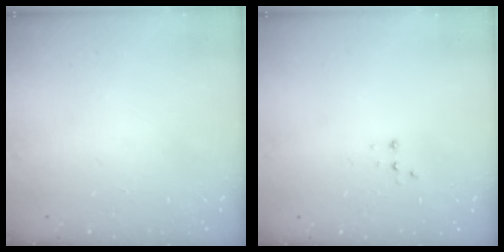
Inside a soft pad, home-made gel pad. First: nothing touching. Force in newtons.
{"total": 2.7, "press": 2.7, "slide": 0.5}